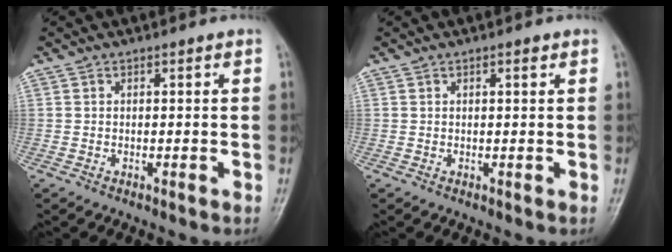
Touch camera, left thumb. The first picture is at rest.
{"total": 1.1, "force": [0.6, 0.2, 0.9], "torque": [-0.014, 0.000, 0.007]}